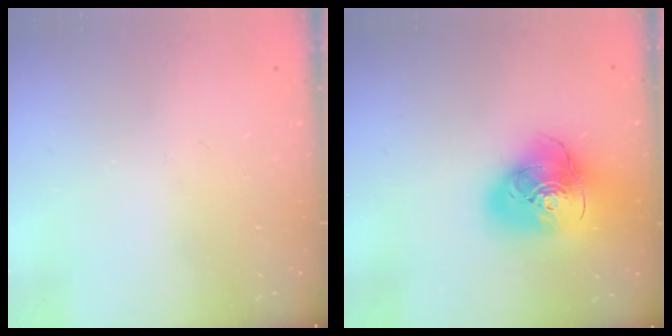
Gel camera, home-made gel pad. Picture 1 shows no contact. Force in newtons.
{"total": 19.4, "press": 19.2, "slide": 2.5}